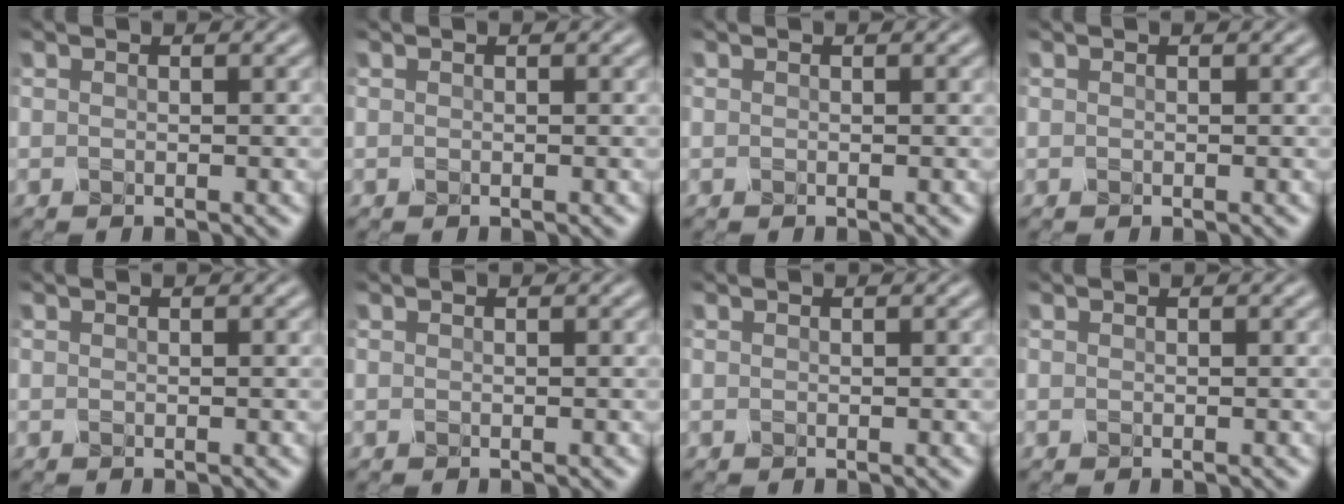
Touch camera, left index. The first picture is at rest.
{"total": 0.0}
{"total": 0.0}
{"total": 0.0}
{"total": 0.0}
{"total": 0.0}
{"total": 0.0}
{"total": 0.0}